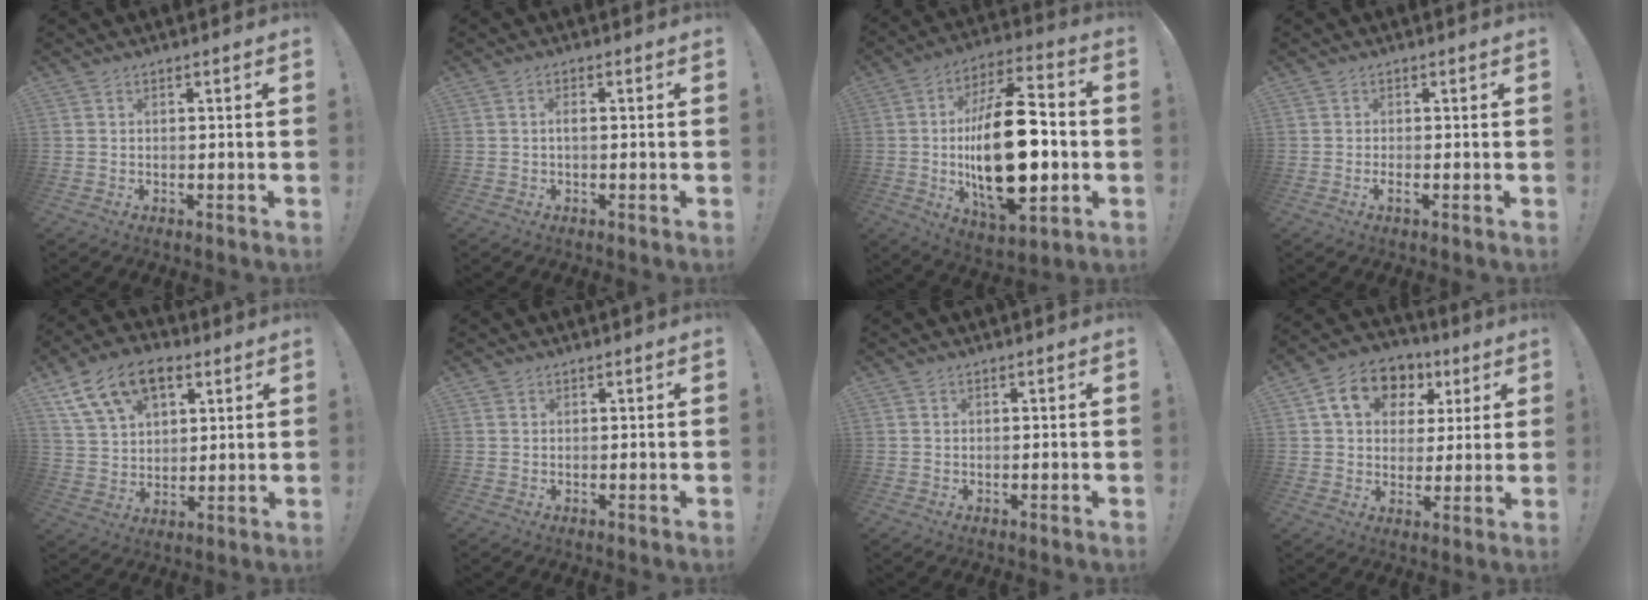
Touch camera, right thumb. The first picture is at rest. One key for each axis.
{"total": 1.5, "fx": -0.3, "fy": 0.3, "fz": 1.4, "tx": -0.034, "ty": 0.006, "tz": -0.004}
{"total": 27.6, "fx": -2.4, "fy": 12.5, "fz": 24.5, "tx": -0.438, "ty": 0.001, "tz": -0.037}
{"total": 1.6, "fx": -0.3, "fy": -0.2, "fz": 1.6, "tx": -0.027, "ty": -0.004, "tz": -0.006}
{"total": 15.6, "fx": 7.8, "fy": 10.3, "fz": 8.9, "tx": -0.151, "ty": -0.029, "tz": 0.149}
{"total": 0.7, "fx": 0.5, "fy": 0.5, "fz": 0.0, "tx": 0.005, "ty": -0.002, "tz": 0.009}
{"total": 0.0}
{"total": 13.9, "fx": 5.6, "fy": 10.7, "fz": 6.9, "tx": -0.106, "ty": -0.010, "tz": 0.108}